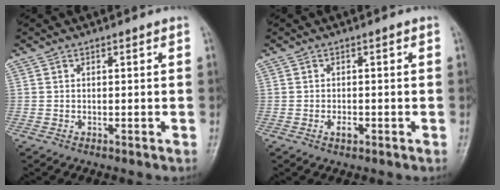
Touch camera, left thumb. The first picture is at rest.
{"total": 1.9, "force": [-0.7, 1.0, 1.5], "torque": [-0.023, 0.003, -0.013]}